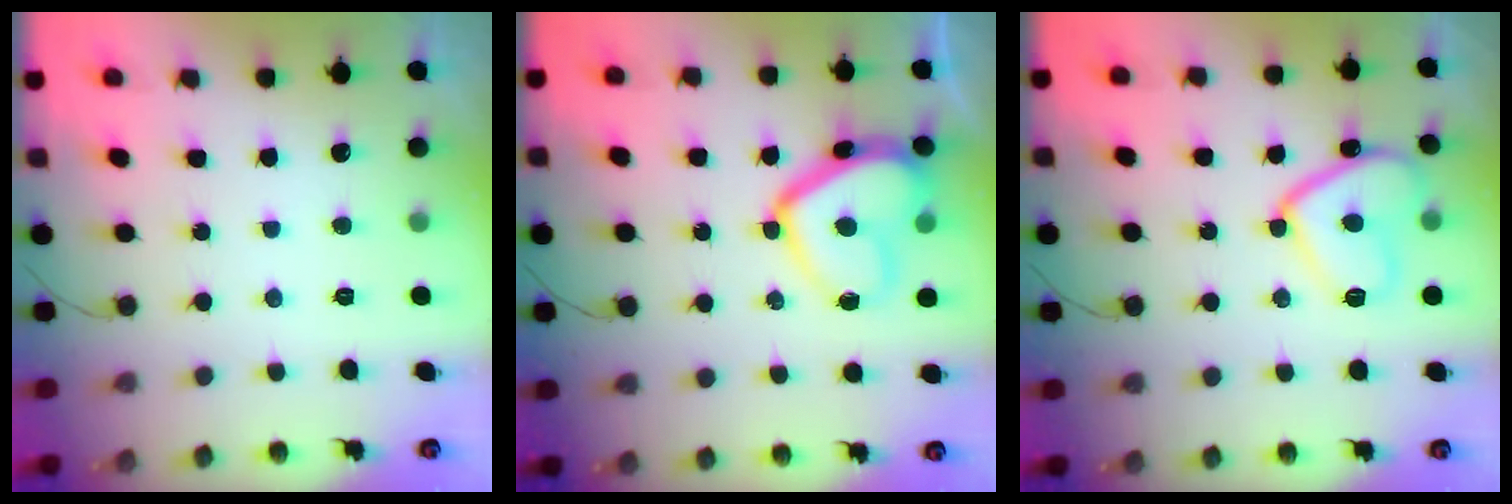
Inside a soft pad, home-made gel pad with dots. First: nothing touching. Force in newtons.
{"total": 13.8, "press": 13.7, "slide": 1.5}
{"total": 12.5, "press": 12.4, "slide": 1.4}